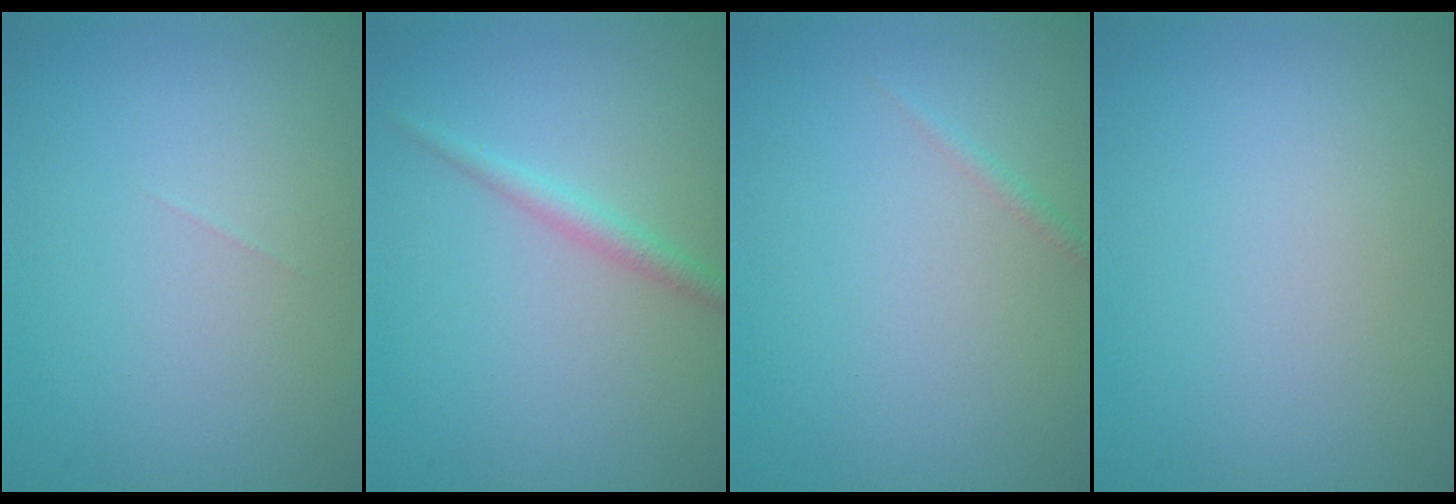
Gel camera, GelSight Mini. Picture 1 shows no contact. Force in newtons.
{"total": 1.6, "press": 1.6, "slide": 0.0}
{"total": 0.6, "press": 0.6, "slide": 0.0}
{"total": 0.0}